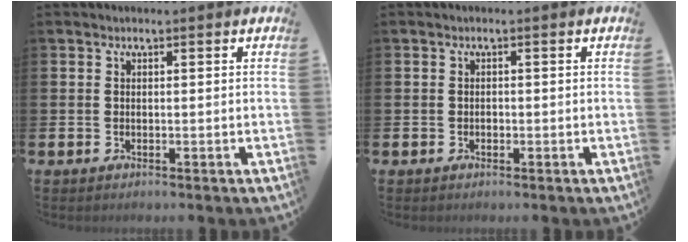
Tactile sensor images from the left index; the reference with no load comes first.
{"total": 0.5, "force": [-0.2, 0.5, 0.2], "torque": [-0.011, 0.005, -0.003]}